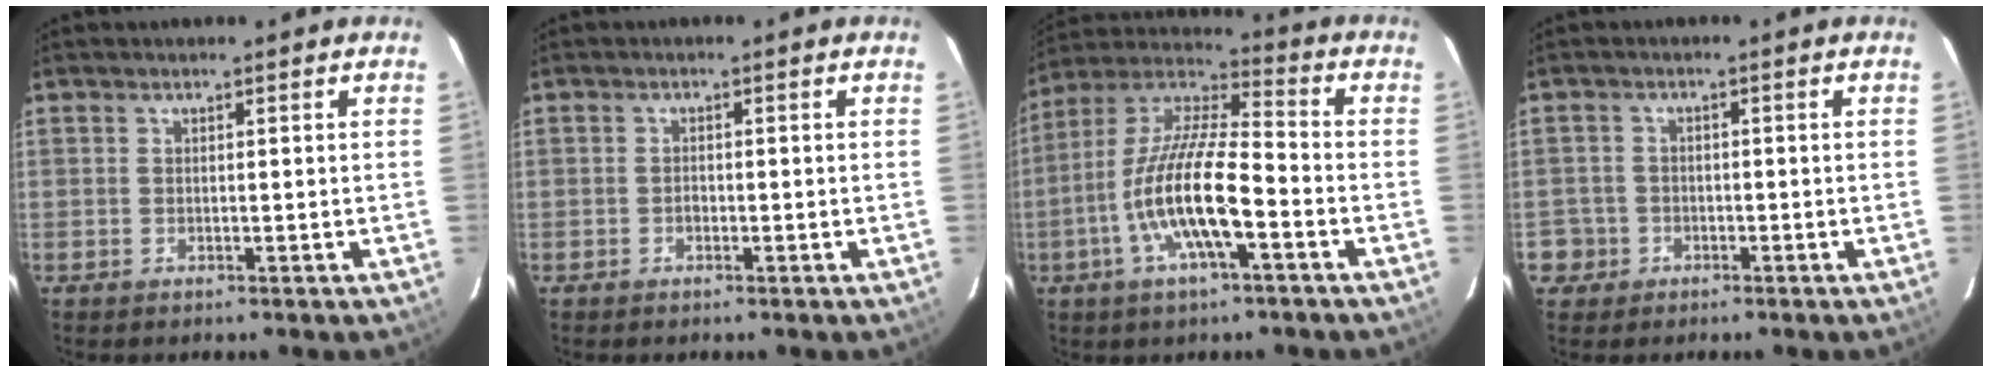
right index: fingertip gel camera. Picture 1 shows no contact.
{"total": 0.9, "force": [-0.5, 0.7, 0.4], "torque": [-0.007, 0.003, -0.007]}
{"total": 15.1, "force": [-5.3, 3.6, 13.7], "torque": [-0.271, -0.006, -0.107]}
{"total": 4.3, "force": [-1.6, 4.0, 0.2], "torque": [-0.012, 0.025, -0.028]}